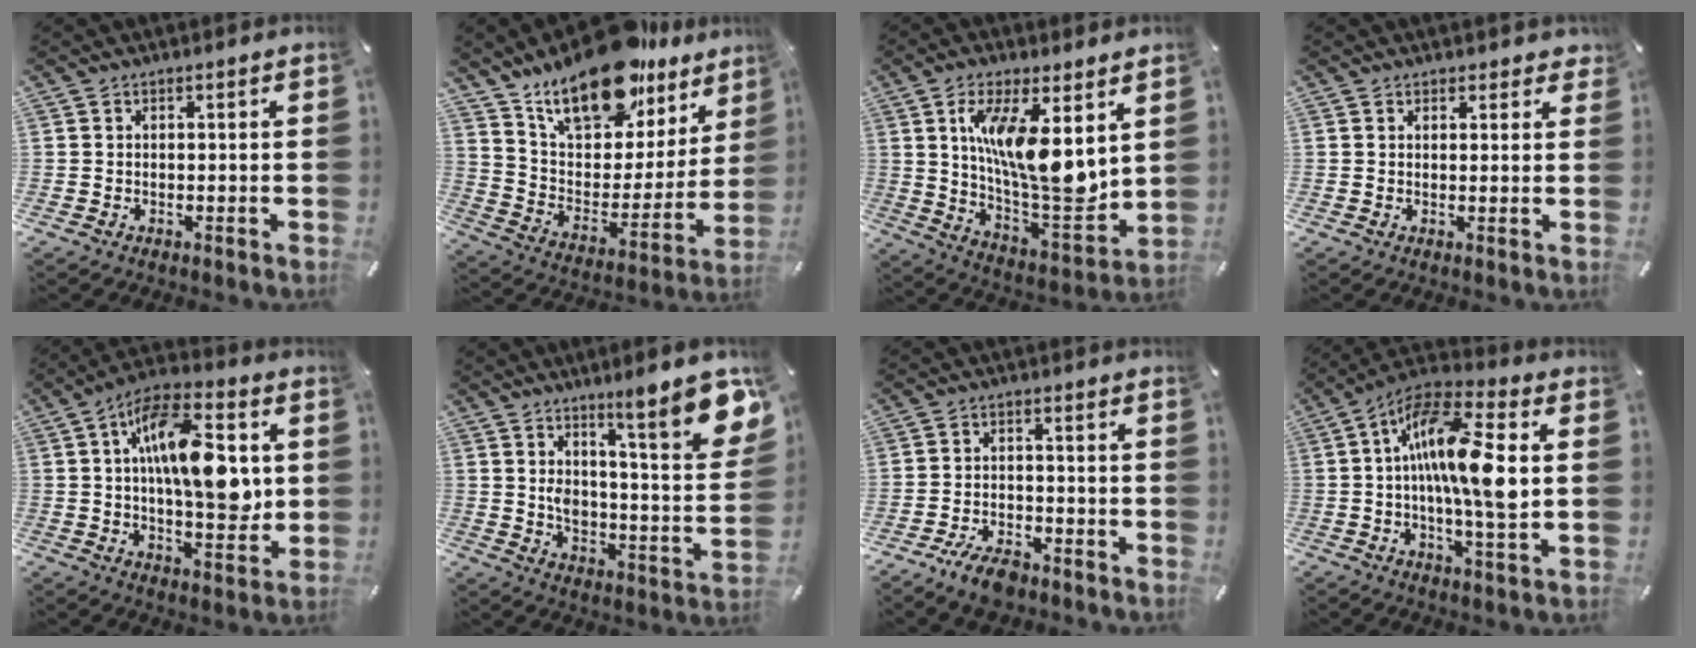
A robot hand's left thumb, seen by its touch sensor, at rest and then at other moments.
{"total": 21.2, "force": [16.2, 10.1, 9.3], "torque": [-0.161, -0.112, 0.287]}
{"total": 17.4, "force": [5.5, 6.2, 15.3], "torque": [-0.263, -0.042, 0.088]}
{"total": 1.6, "force": [1.2, 1.1, 0.2], "torque": [0.003, 0.000, 0.020]}
{"total": 18.6, "force": [3.1, 8.8, 16.2], "torque": [-0.256, -0.006, 0.049]}
{"total": 16.0, "force": [10.3, 3.9, 11.6], "torque": [-0.164, -0.082, 0.163]}
{"total": 6.4, "force": [-4.9, 2.9, 3.0], "torque": [-0.054, 0.028, -0.089]}
{"total": 16.8, "force": [1.5, 4.8, 16.0], "torque": [-0.283, -0.004, 0.015]}